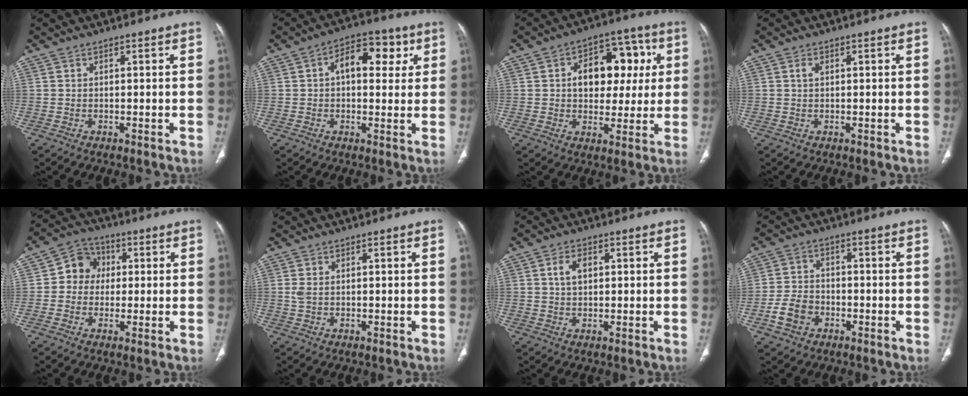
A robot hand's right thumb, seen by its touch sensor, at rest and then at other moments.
{"total": 9.4, "force": [2.6, 5.4, 7.2], "torque": [-0.075, 0.015, 0.033]}
{"total": 14.3, "force": [2.6, 9.9, 10.0], "torque": [-0.085, 0.021, 0.037]}
{"total": 1.1, "force": [0.3, 0.6, 0.8], "torque": [-0.014, 0.001, 0.005]}
{"total": 7.0, "force": [0.6, 6.3, 3.1], "torque": [-0.021, 0.015, -0.003]}
{"total": 1.2, "force": [0.2, 0.6, 1.0], "torque": [-0.030, 0.002, 0.010]}
{"total": 3.6, "force": [0.9, 2.3, 2.7], "torque": [-0.044, 0.004, 0.015]}
{"total": 6.3, "force": [-2.6, 4.7, 3.2], "torque": [-0.055, 0.020, -0.046]}